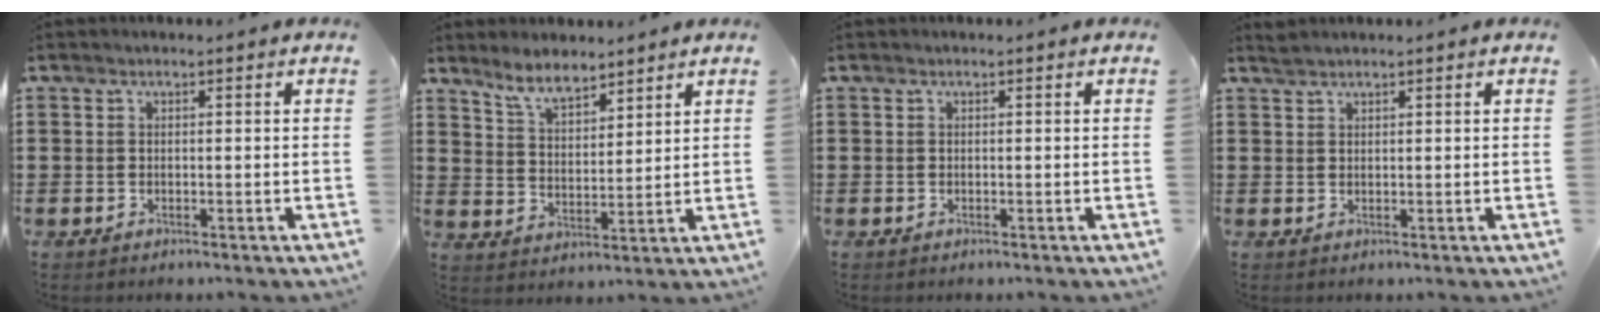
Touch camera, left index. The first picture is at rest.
{"total": 6.2, "force": [5.5, 1.6, 2.5], "torque": [-0.067, -0.011, 0.102]}
{"total": 0.0}
{"total": 1.0, "force": [0.9, 0.0, 0.3], "torque": [-0.007, -0.001, 0.018]}